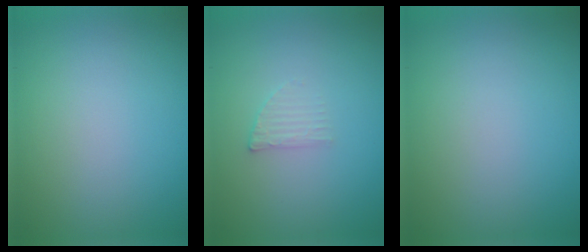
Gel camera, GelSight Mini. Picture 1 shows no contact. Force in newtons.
{"total": 1.2, "press": 1.2, "slide": 0.3}
{"total": 0.0}